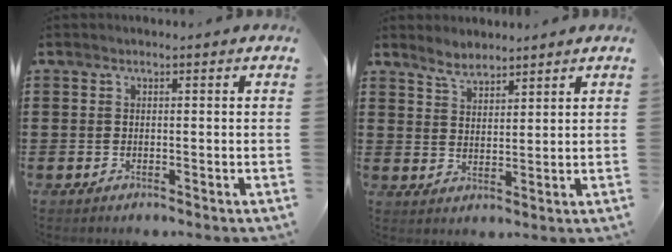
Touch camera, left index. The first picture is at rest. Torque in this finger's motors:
{"motor_torque": [0.00, -0.05, -0.01, -0.04]}